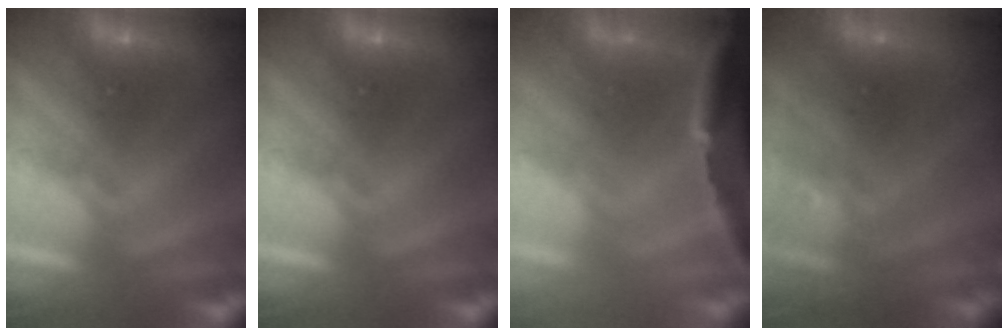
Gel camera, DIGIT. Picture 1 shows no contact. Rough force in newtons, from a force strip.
{"total": 0.0}
{"total": 3.8}
{"total": 3.0}